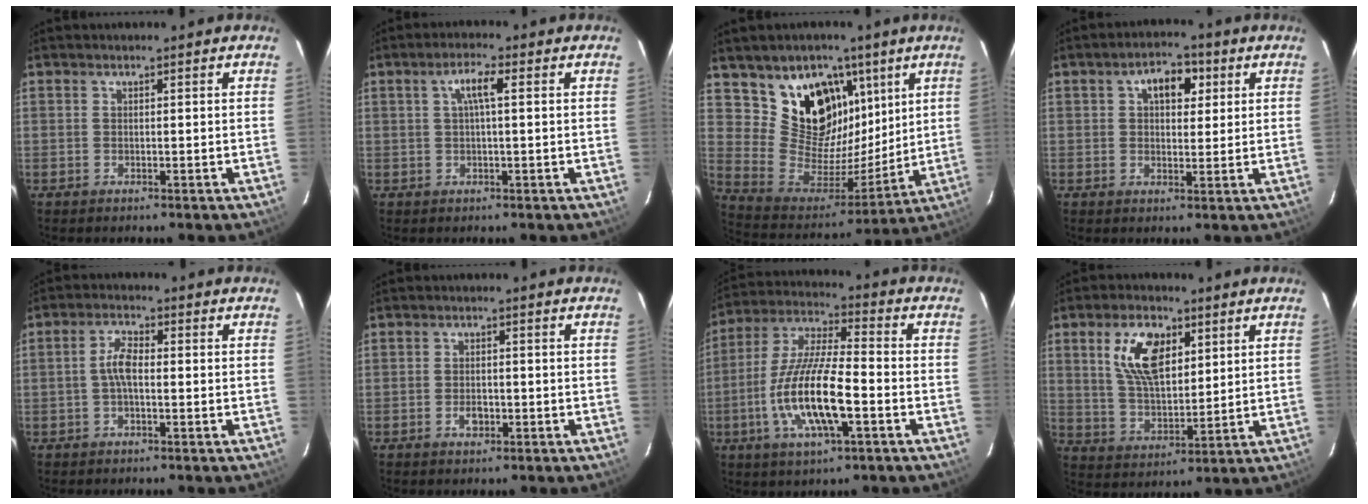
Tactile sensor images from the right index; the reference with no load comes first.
{"total": 3.8, "force": [0.9, 0.5, 3.7], "torque": [-0.073, 0.008, 0.016]}
{"total": 17.4, "force": [9.4, 12.9, 7.0], "torque": [-0.144, -0.003, 0.183]}
{"total": 6.2, "force": [2.2, 3.9, 4.4], "torque": [-0.067, 0.021, 0.035]}
{"total": 3.9, "force": [-0.6, 1.6, 3.5], "torque": [-0.075, 0.012, -0.012]}
{"total": 2.9, "force": [-1.2, 1.8, 2.0], "torque": [-0.037, 0.002, -0.019]}
{"total": 15.5, "force": [-4.8, 4.0, 14.2], "torque": [-0.290, -0.011, -0.093]}
{"total": 11.6, "force": [4.7, 6.2, 8.7], "torque": [-0.163, 0.014, 0.095]}